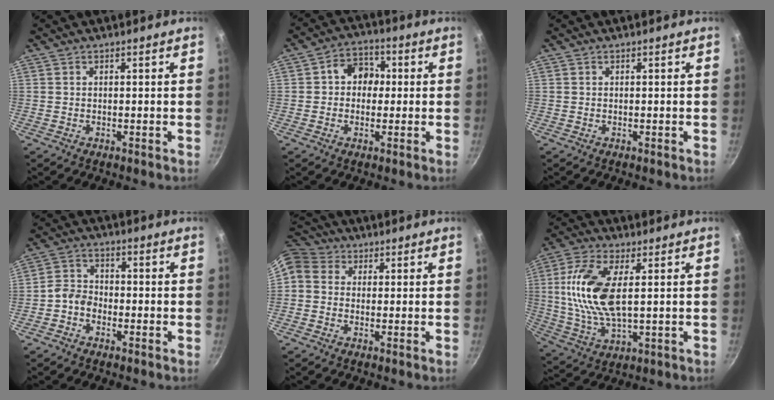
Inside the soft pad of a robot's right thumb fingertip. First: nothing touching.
{"total": 7.2, "force": [0.5, 6.0, 3.9], "torque": [-0.019, 0.013, -0.006]}
{"total": 0.0}
{"total": 4.0, "force": [-2.1, 3.0, 1.7], "torque": [-0.022, 0.029, -0.050]}
{"total": 7.7, "force": [0.6, 6.6, 3.9], "torque": [-0.071, 0.024, -0.006]}
{"total": 14.2, "force": [2.4, 6.5, 12.4], "torque": [-0.253, -0.001, 0.045]}